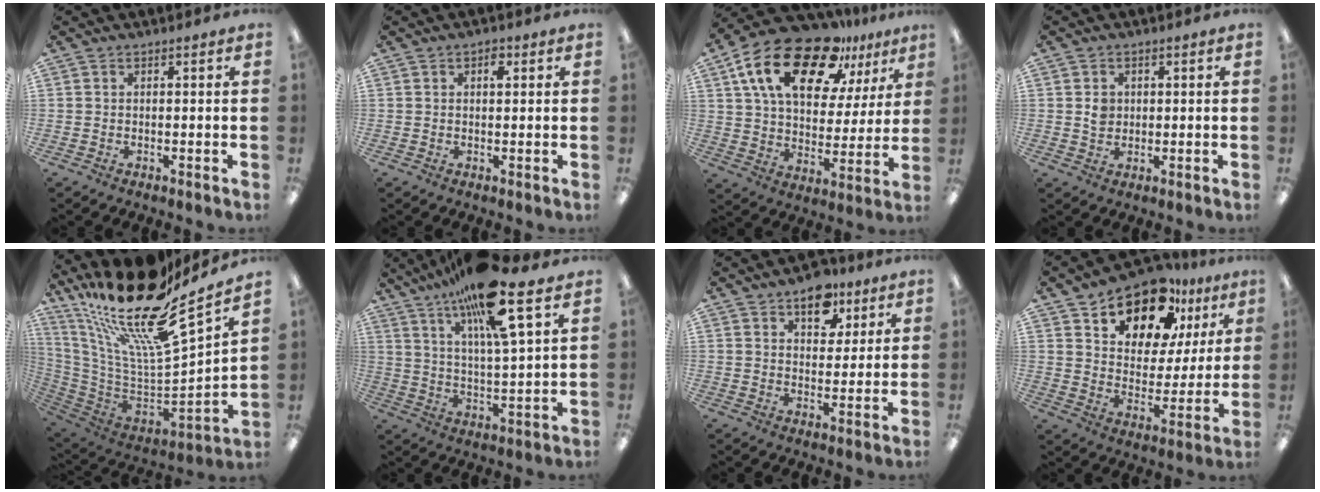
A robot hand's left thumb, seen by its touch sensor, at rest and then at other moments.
{"total": 2.3, "force": [1.2, 1.3, 1.4], "torque": [-0.014, -0.002, 0.017]}
{"total": 22.4, "force": [14.0, 10.5, 13.9], "torque": [-0.240, -0.067, 0.244]}
{"total": 3.3, "force": [0.9, 2.9, 1.2], "torque": [-0.012, -0.002, 0.012]}
{"total": 23.7, "force": [15.2, 7.0, 16.7], "torque": [-0.288, -0.125, 0.254]}
{"total": 18.0, "force": [12.4, 3.7, 12.5], "torque": [-0.212, -0.061, 0.198]}
{"total": 9.5, "force": [6.3, 5.8, 4.2], "torque": [-0.038, -0.032, 0.107]}
{"total": 15.5, "force": [11.9, 7.9, 6.1], "torque": [-0.102, -0.080, 0.213]}